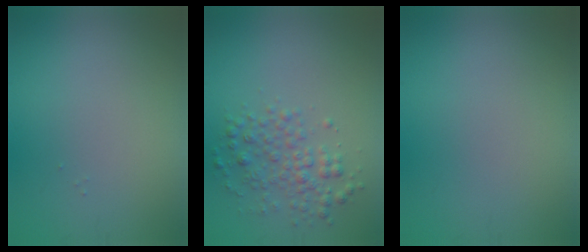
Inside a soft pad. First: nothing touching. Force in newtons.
{"total": 2.9, "press": 2.9, "slide": 0.0}
{"total": 0.0}